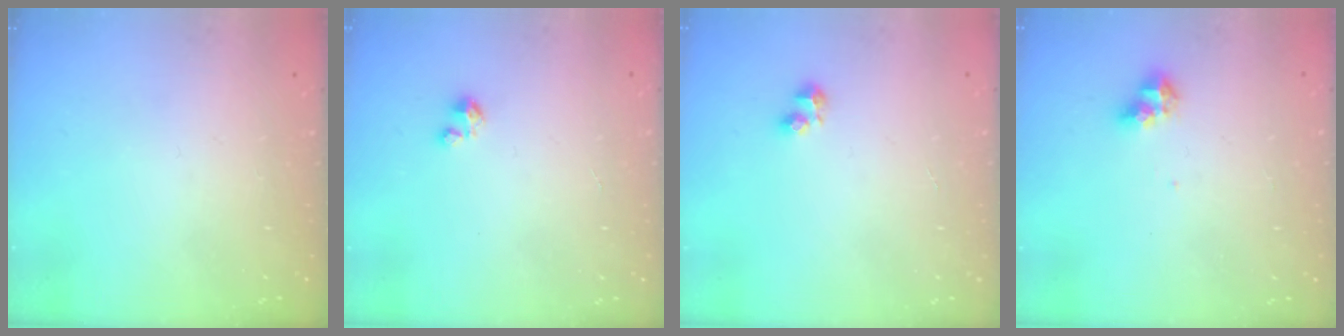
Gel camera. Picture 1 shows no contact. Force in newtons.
{"total": 1.8, "press": 1.8, "slide": 0.1}
{"total": 3.8, "press": 3.8, "slide": 0.7}
{"total": 6.4, "press": 6.4, "slide": 0.3}